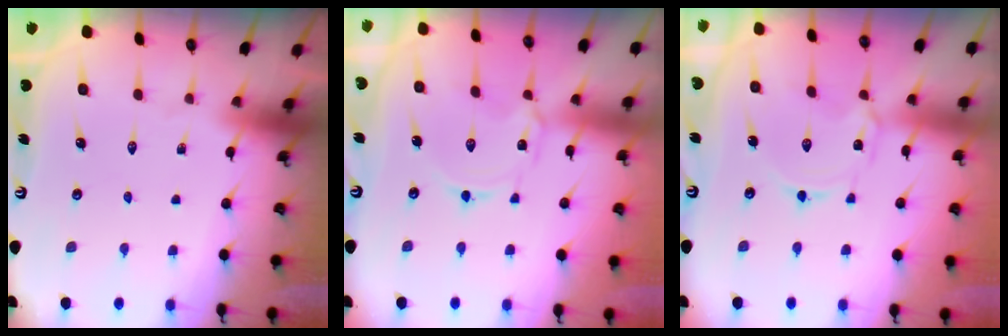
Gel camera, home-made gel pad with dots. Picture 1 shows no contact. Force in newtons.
{"total": 1.8, "press": 1.7, "slide": 0.4}
{"total": 1.8, "press": 1.7, "slide": 0.4}